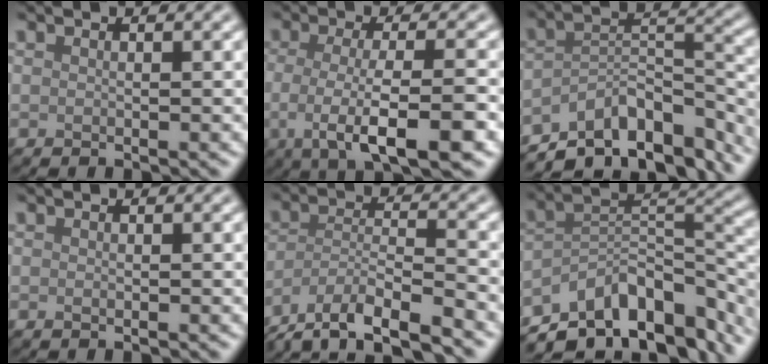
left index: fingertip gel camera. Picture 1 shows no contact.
{"total": 7.2, "force": [-2.2, 1.8, 6.6], "torque": [-0.107, -0.010, -0.040]}
{"total": 9.8, "force": [-7.0, 4.1, 5.5], "torque": [-0.079, 0.003, -0.122]}
{"total": 0.6, "force": [-0.2, 0.2, 0.5], "torque": [-0.010, -0.002, -0.001]}
{"total": 9.1, "force": [-7.9, 2.1, 4.0], "torque": [-0.063, -0.013, -0.134]}
{"total": 11.4, "force": [-7.5, 5.2, 6.8], "torque": [-0.112, 0.006, -0.134]}